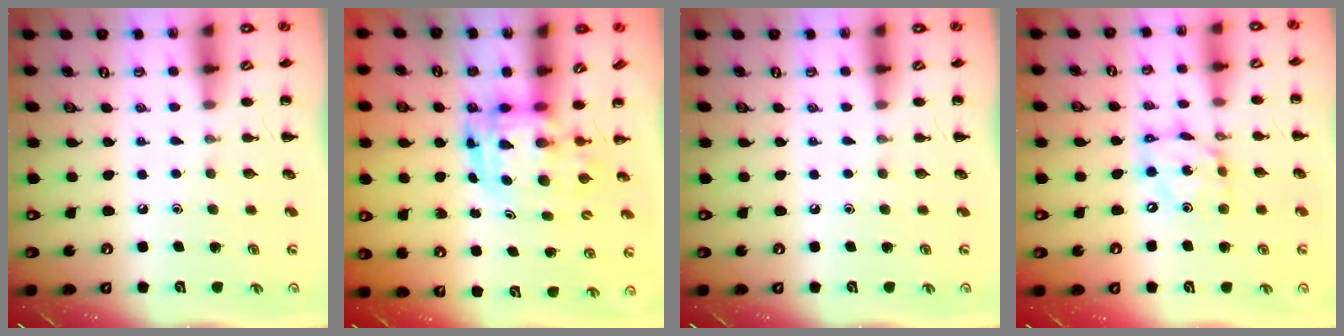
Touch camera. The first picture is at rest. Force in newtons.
{"total": 3.5, "press": 3.4, "slide": 0.7}
{"total": 0.0}
{"total": 9.0, "press": 8.7, "slide": 2.1}